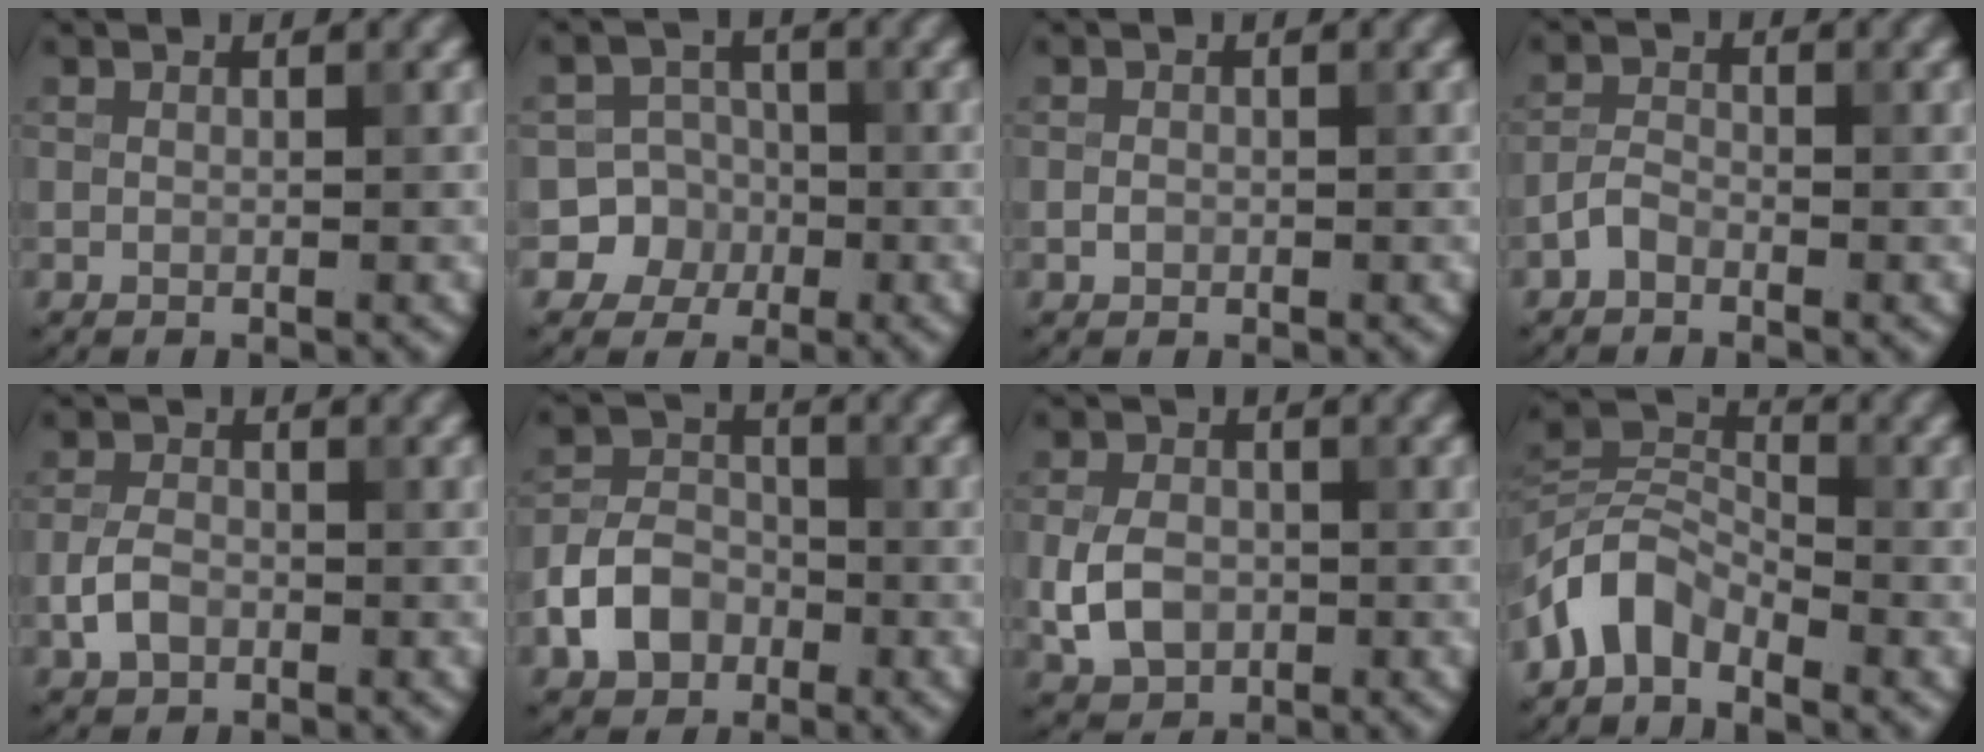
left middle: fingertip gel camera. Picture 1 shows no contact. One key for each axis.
{"total": 6.5, "fx": -2.1, "fy": 6.1, "fz": 0.4, "tx": 0.009, "ty": 0.004, "tz": -0.054}
{"total": 0.7, "fx": -0.2, "fy": 0.6, "fz": 0.3, "tx": -0.004, "ty": -0.001, "tz": -0.006}
{"total": 1.5, "fx": -1.1, "fy": 0.7, "fz": 0.7, "tx": -0.013, "ty": 0.006, "tz": -0.028}
{"total": 2.6, "fx": -1.0, "fy": 1.8, "fz": 1.6, "tx": -0.030, "ty": 0.004, "tz": -0.025}
{"total": 4.9, "fx": -2.1, "fy": 3.7, "fz": 2.5, "tx": -0.046, "ty": 0.002, "tz": -0.045}
{"total": 4.4, "fx": -1.0, "fy": 3.3, "fz": 2.8, "tx": -0.060, "ty": -0.003, "tz": -0.023}
{"total": 4.8, "fx": -3.2, "fy": 2.7, "fz": 2.4, "tx": -0.044, "ty": 0.011, "tz": -0.073}